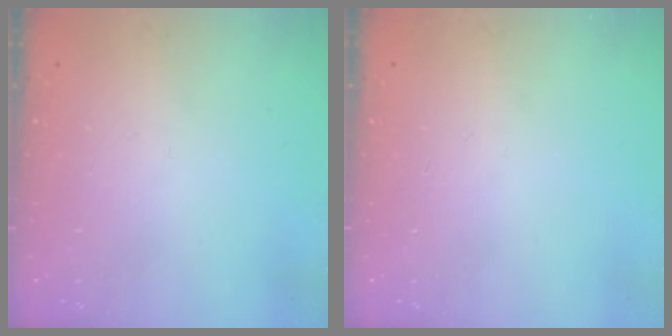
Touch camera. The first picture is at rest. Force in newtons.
{"total": 0.0}